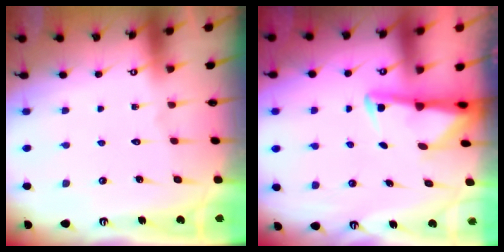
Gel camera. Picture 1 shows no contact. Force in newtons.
{"total": 3.0, "press": 2.9, "slide": 0.6}